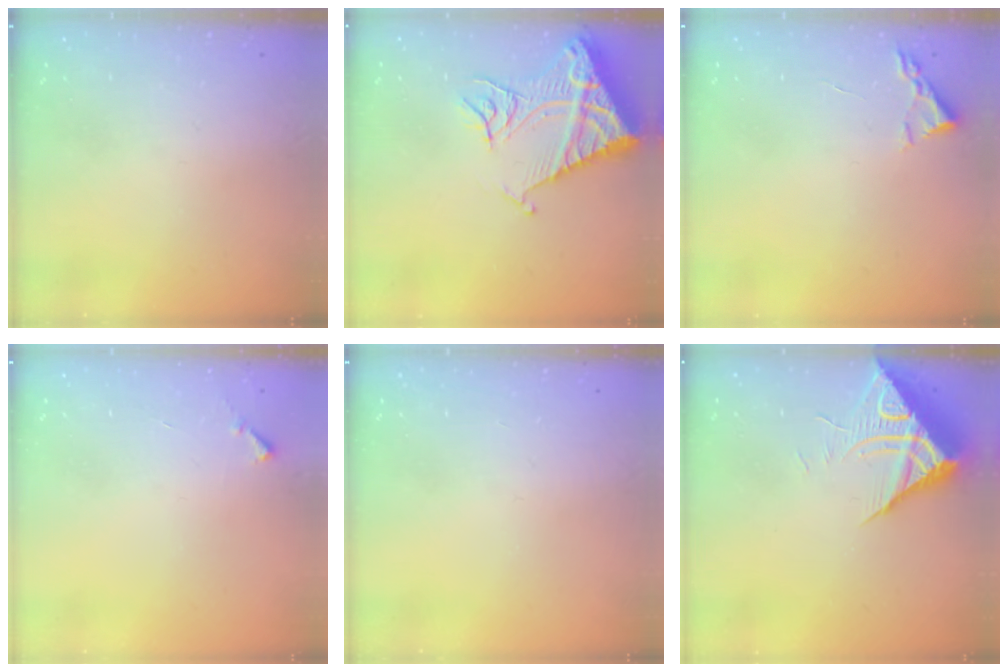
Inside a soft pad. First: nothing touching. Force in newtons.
{"total": 15.7, "press": 15.6, "slide": 1.7}
{"total": 2.4, "press": 2.3, "slide": 0.3}
{"total": 4.4, "press": 4.4, "slide": 0.3}
{"total": 0.0}
{"total": 10.0, "press": 10.0, "slide": 0.6}